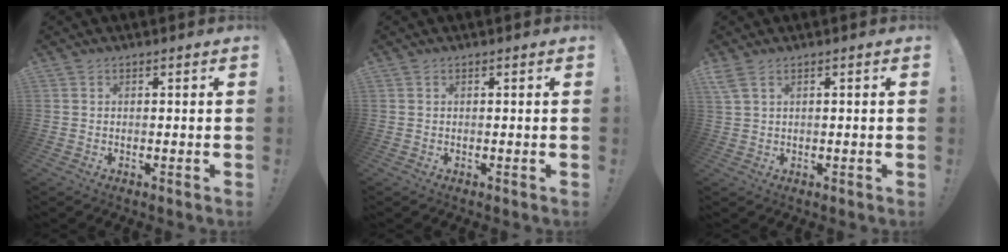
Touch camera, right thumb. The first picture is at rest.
{"total": 0.0}
{"total": 2.9, "force": [1.8, 0.9, 2.1], "torque": [-0.041, -0.004, 0.035]}